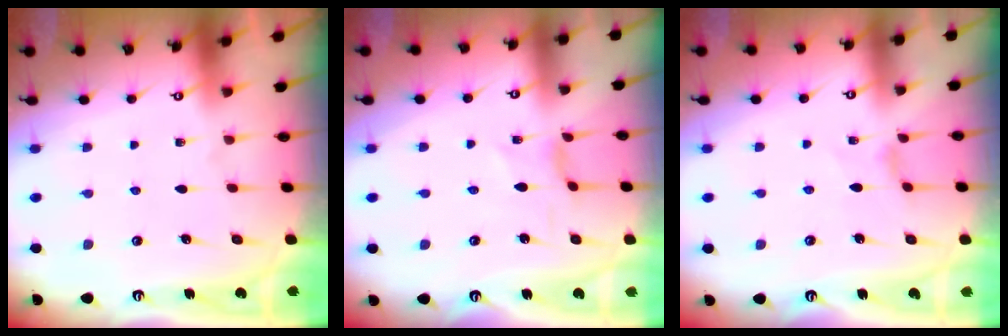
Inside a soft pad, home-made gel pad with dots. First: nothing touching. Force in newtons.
{"total": 2.2, "press": 2.2, "slide": 0.2}
{"total": 0.9, "press": 0.8, "slide": 0.4}